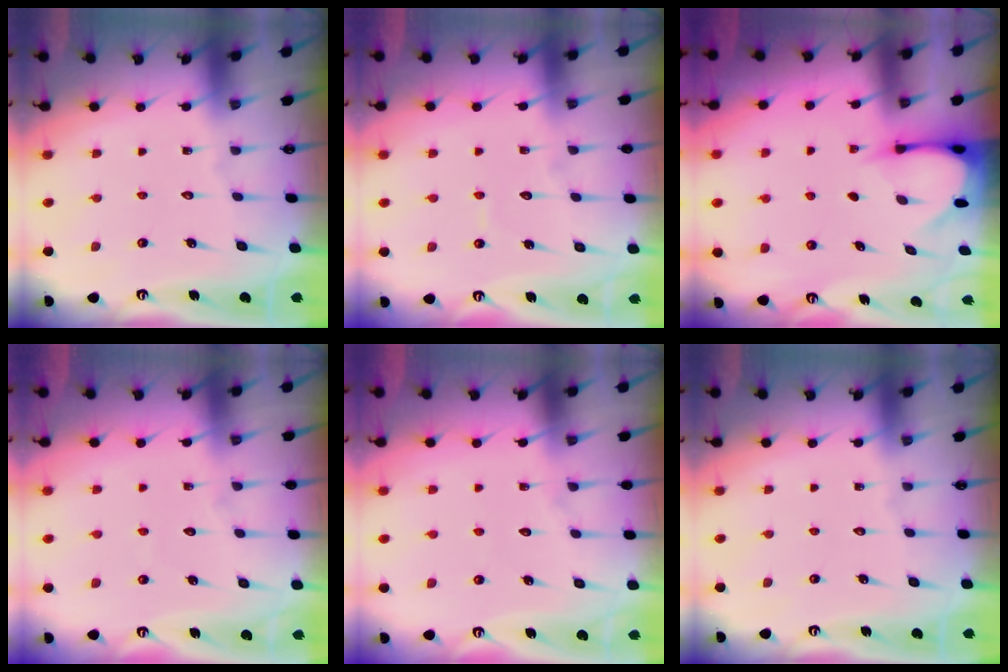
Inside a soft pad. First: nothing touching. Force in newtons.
{"total": 3.6, "press": 3.6, "slide": 0.3}
{"total": 3.5, "press": 3.4, "slide": 0.3}
{"total": 2.9, "press": 2.9, "slide": 0.3}
{"total": 4.2, "press": 4.2, "slide": 0.5}
{"total": 0.0}